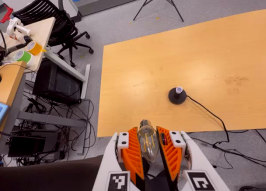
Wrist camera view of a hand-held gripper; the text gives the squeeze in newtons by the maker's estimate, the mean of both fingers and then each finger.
{"total": 14.7, "left": 17.0, "right": 12.5}